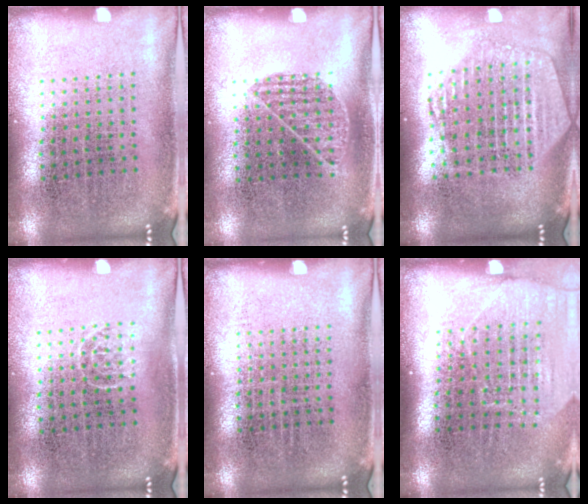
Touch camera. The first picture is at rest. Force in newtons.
{"total": 0.8, "press": 0.6, "slide": 0.5}
{"total": 2.1, "press": 1.9, "slide": 1.0}
{"total": 0.7, "press": 0.5, "slide": 0.5}
{"total": 0.0}
{"total": 1.7, "press": 1.5, "slide": 0.8}